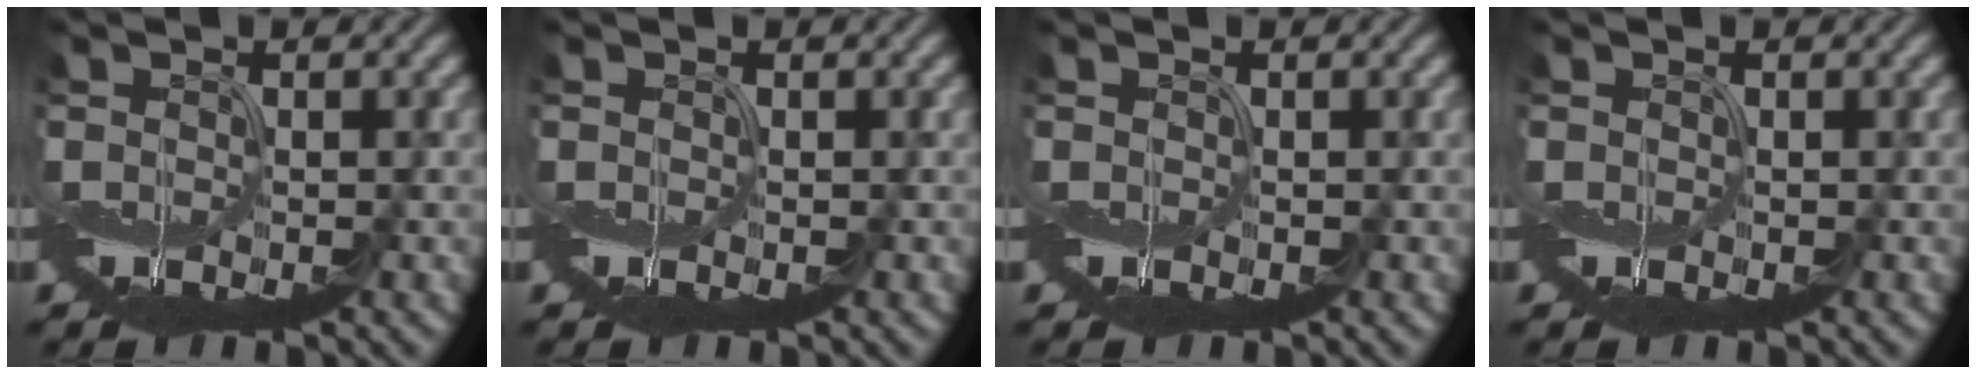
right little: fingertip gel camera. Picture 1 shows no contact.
{"total": 0.0}
{"total": 0.0}
{"total": 0.0}